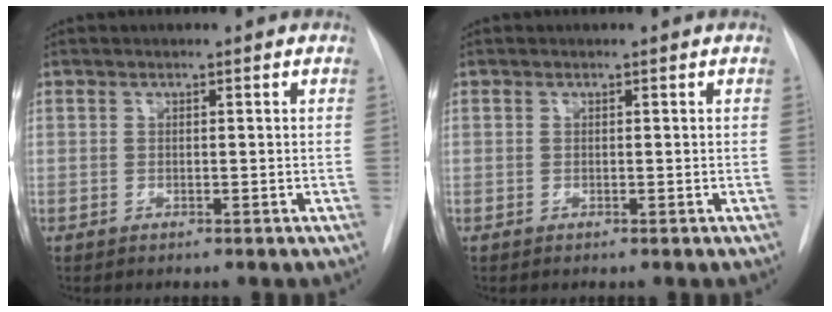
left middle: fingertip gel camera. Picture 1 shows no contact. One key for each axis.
{"total": 0.0}